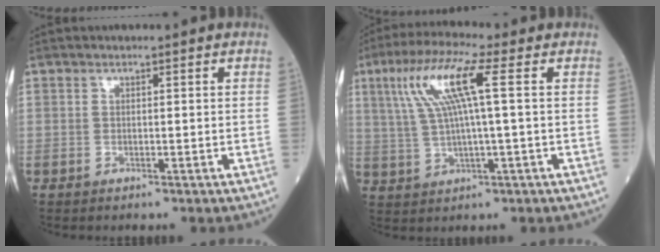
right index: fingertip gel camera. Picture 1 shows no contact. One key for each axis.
{"total": 10.0, "fx": 2.8, "fy": 0.4, "fz": 9.6, "tx": -0.200, "ty": 0.021, "tz": 0.054}